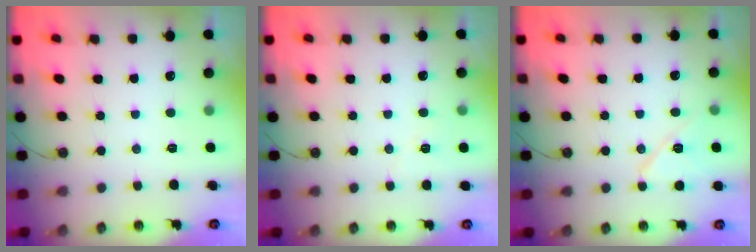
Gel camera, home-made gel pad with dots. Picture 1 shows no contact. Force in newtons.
{"total": 4.8, "press": 4.1, "slide": 2.4}
{"total": 8.1, "press": 8.1, "slide": 0.5}